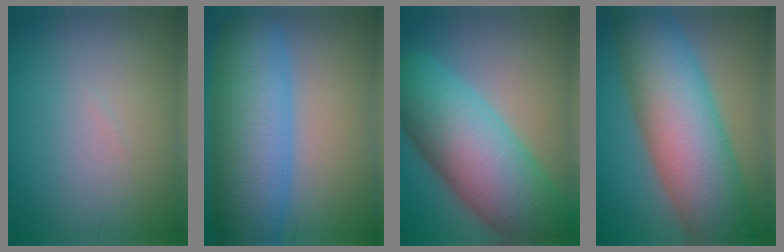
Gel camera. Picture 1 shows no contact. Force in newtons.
{"total": 10.9, "press": 10.9, "slide": 0.2}
{"total": 12.2, "press": 12.2, "slide": 0.4}
{"total": 11.9, "press": 11.9, "slide": 0.3}